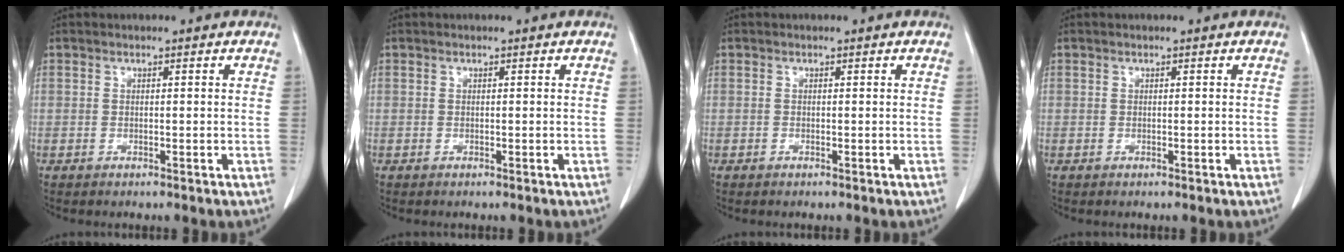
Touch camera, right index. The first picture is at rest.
{"total": 0.0}
{"total": 0.0}
{"total": 0.0}